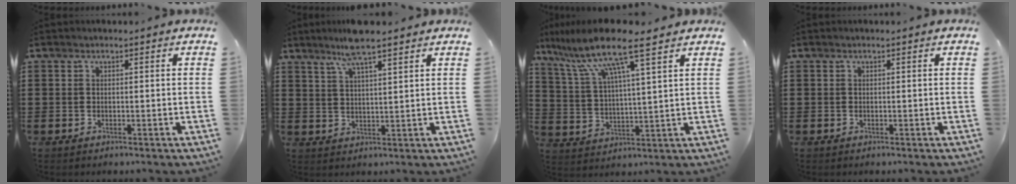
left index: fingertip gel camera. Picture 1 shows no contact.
{"total": 6.8, "force": [5.3, 0.2, 4.3], "torque": [-0.097, -0.004, 0.093]}
{"total": 11.5, "force": [8.4, 0.7, 7.8], "torque": [-0.179, -0.027, 0.141]}
{"total": 0.0}